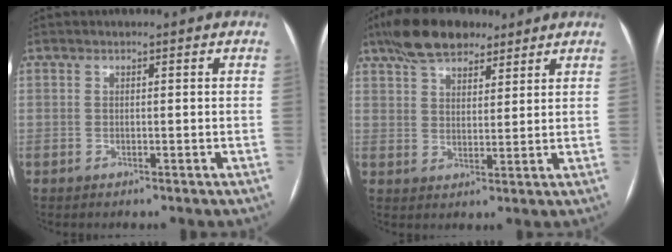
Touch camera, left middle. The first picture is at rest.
{"total": 9.4, "force": [7.1, 3.9, 4.7], "torque": [-0.088, 0.018, 0.125]}